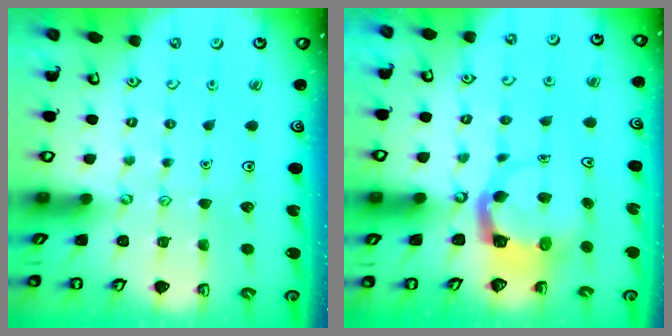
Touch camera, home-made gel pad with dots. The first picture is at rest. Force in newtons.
{"total": 3.9, "press": 3.9, "slide": 0.3}